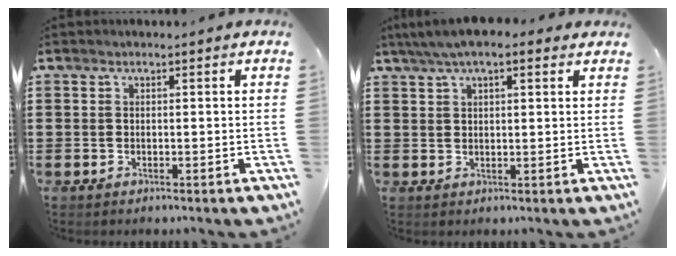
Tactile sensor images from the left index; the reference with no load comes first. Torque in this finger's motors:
{"motor_torque": [2.08, -0.07, 0.53, 0.07]}